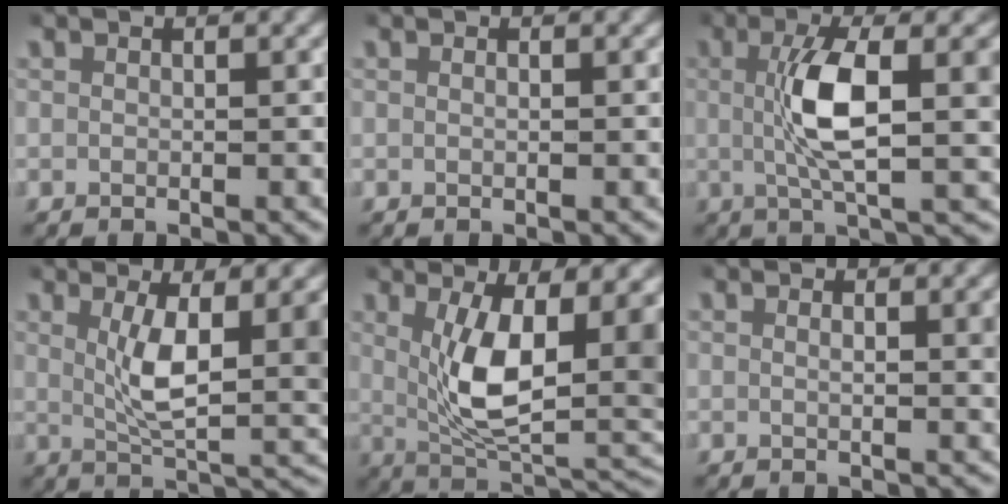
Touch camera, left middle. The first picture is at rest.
{"total": 0.0}
{"total": 7.8, "force": [0.7, 2.1, 7.5], "torque": [-0.117, 0.003, 0.011]}
{"total": 7.5, "force": [0.8, 2.5, 7.0], "torque": [-0.098, -0.012, 0.018]}
{"total": 10.8, "force": [0.6, 4.7, 9.7], "torque": [-0.154, -0.013, 0.017]}
{"total": 1.4, "force": [0.3, 0.0, 1.4], "torque": [-0.019, -0.005, 0.006]}